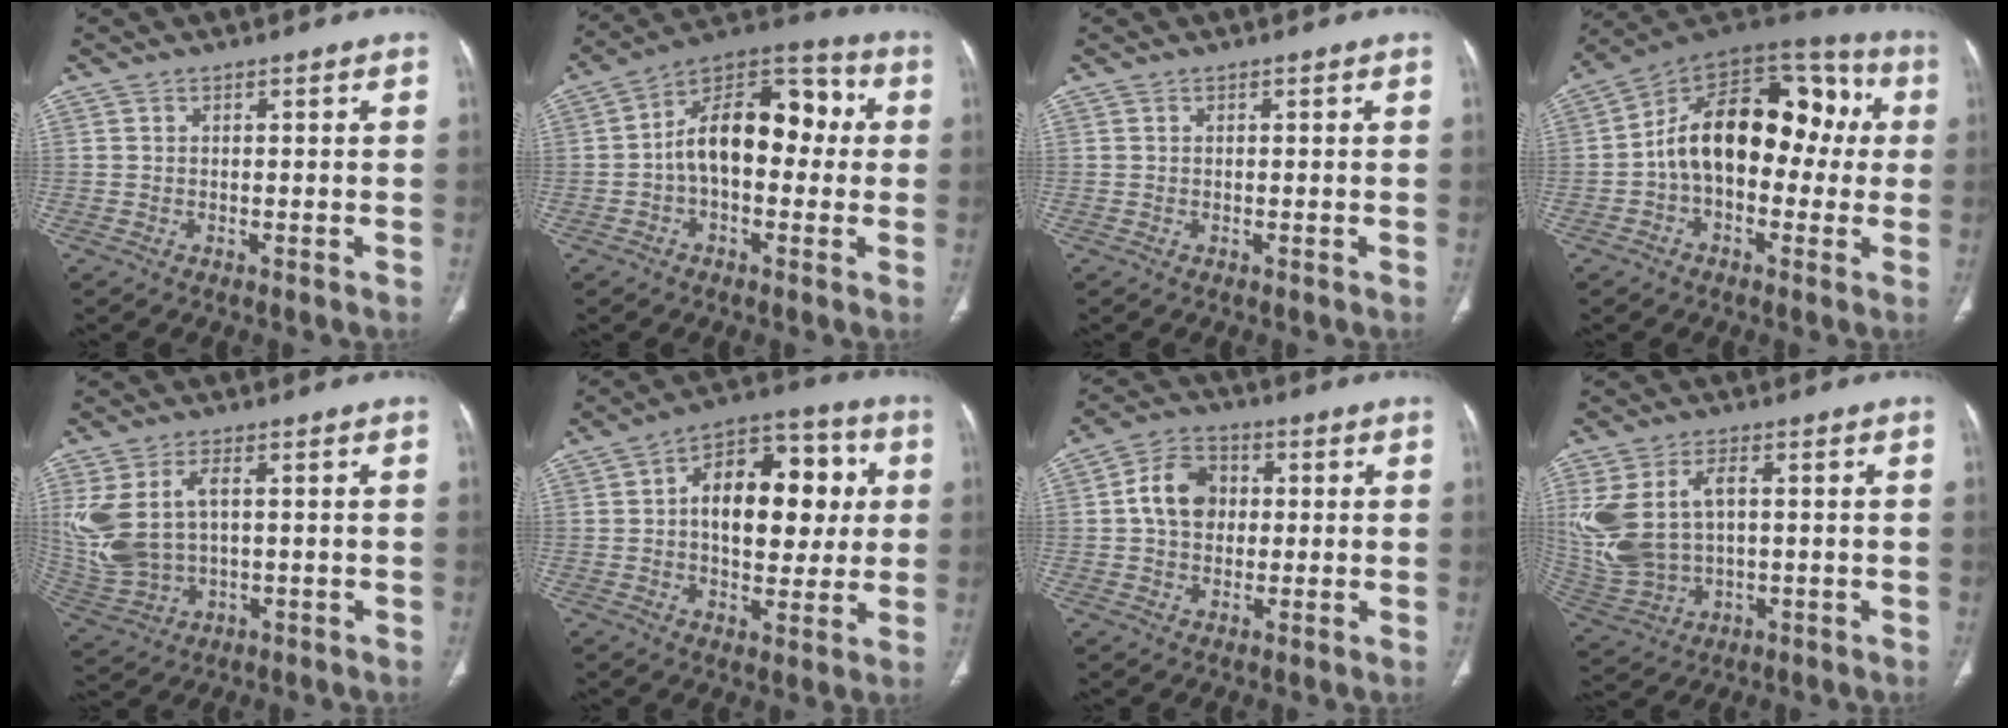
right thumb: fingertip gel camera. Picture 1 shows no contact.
{"total": 16.6, "force": [0.5, 9.9, 13.3], "torque": [-0.179, 0.051, -0.006]}
{"total": 0.0}
{"total": 20.7, "force": [0.6, 12.9, 16.2], "torque": [-0.213, 0.059, -0.005]}
{"total": 12.7, "force": [1.8, 7.7, 10.0], "torque": [-0.234, 0.002, 0.053]}
{"total": 18.2, "force": [2.4, 10.9, 14.4], "torque": [-0.169, 0.023, 0.032]}
{"total": 9.0, "force": [0.9, 7.0, 5.6], "torque": [-0.078, 0.017, 0.008]}
{"total": 15.0, "force": [1.9, 9.4, 11.5], "torque": [-0.268, 0.005, 0.056]}